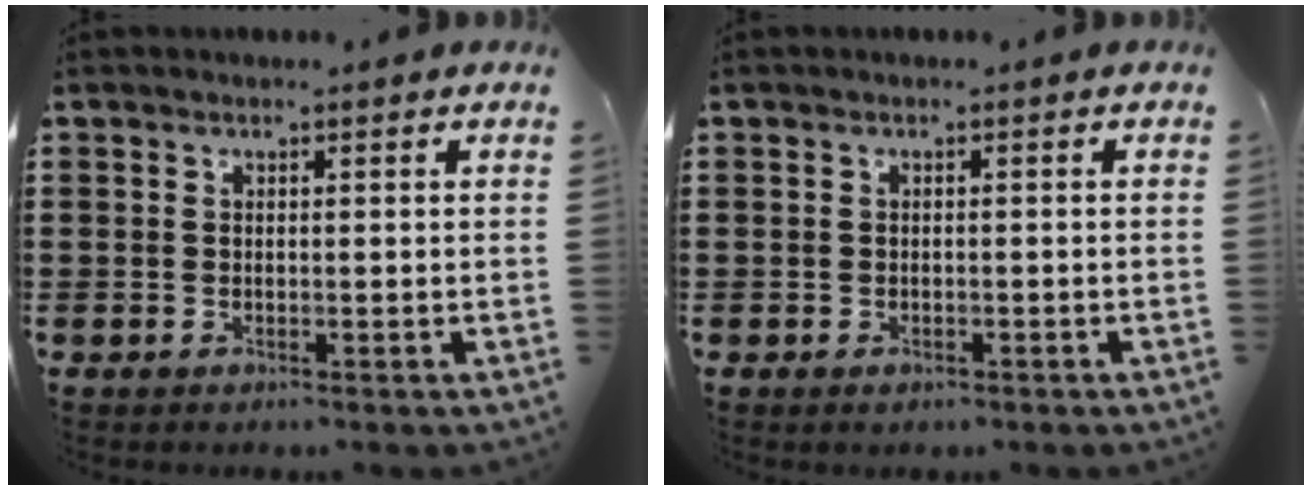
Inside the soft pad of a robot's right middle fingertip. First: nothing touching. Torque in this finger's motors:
{"motor_torque": [0.55, 0.26, -0.04, 0.00]}